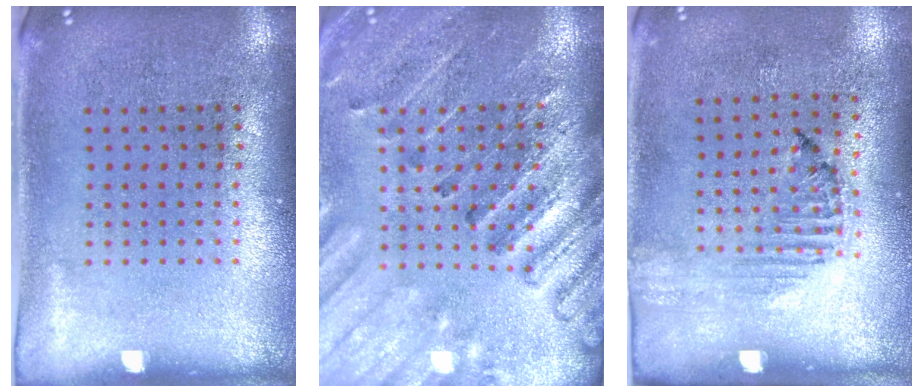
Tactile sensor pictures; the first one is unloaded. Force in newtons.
{"total": 2.7, "press": 2.6, "slide": 0.2}
{"total": 1.2, "press": 1.1, "slide": 0.4}